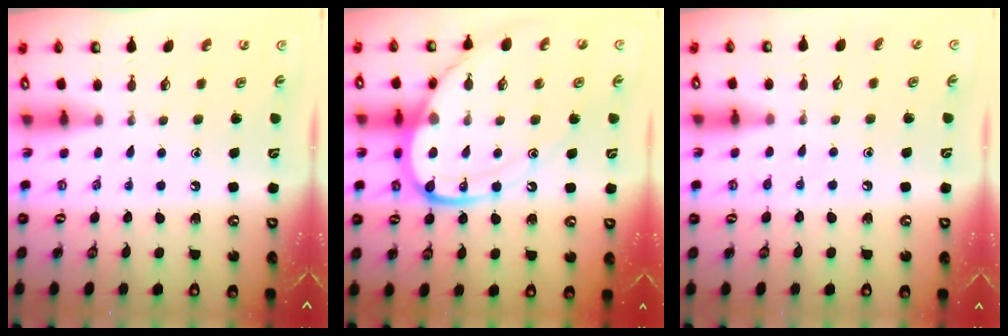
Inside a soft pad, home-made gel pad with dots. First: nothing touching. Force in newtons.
{"total": 14.3, "press": 14.3, "slide": 1.2}
{"total": 4.6, "press": 4.5, "slide": 0.6}